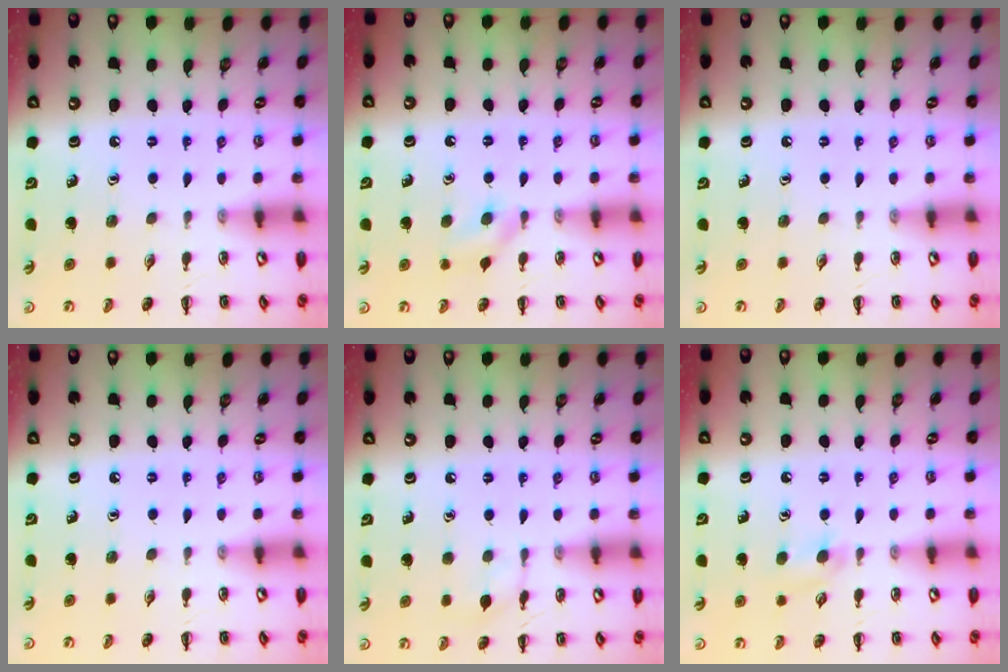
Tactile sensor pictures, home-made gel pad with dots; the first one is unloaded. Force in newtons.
{"total": 4.9, "press": 4.8, "slide": 1.2}
{"total": 0.0}
{"total": 0.0}
{"total": 7.1, "press": 6.8, "slide": 2.0}
{"total": 5.3, "press": 4.9, "slide": 1.9}